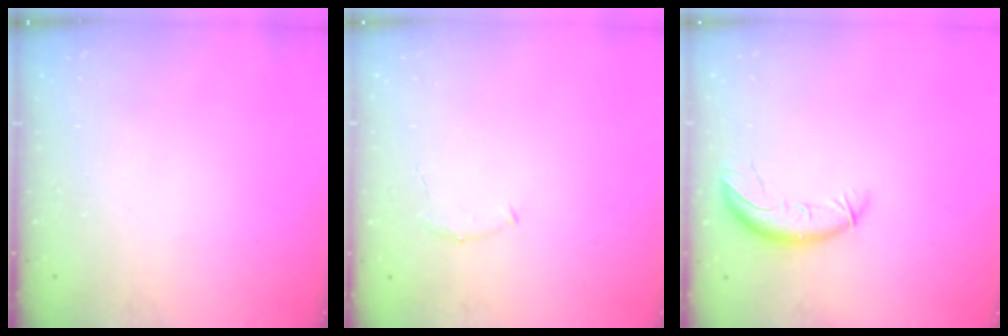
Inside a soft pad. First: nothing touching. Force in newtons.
{"total": 5.5, "press": 5.4, "slide": 1.3}
{"total": 9.6, "press": 9.3, "slide": 2.5}